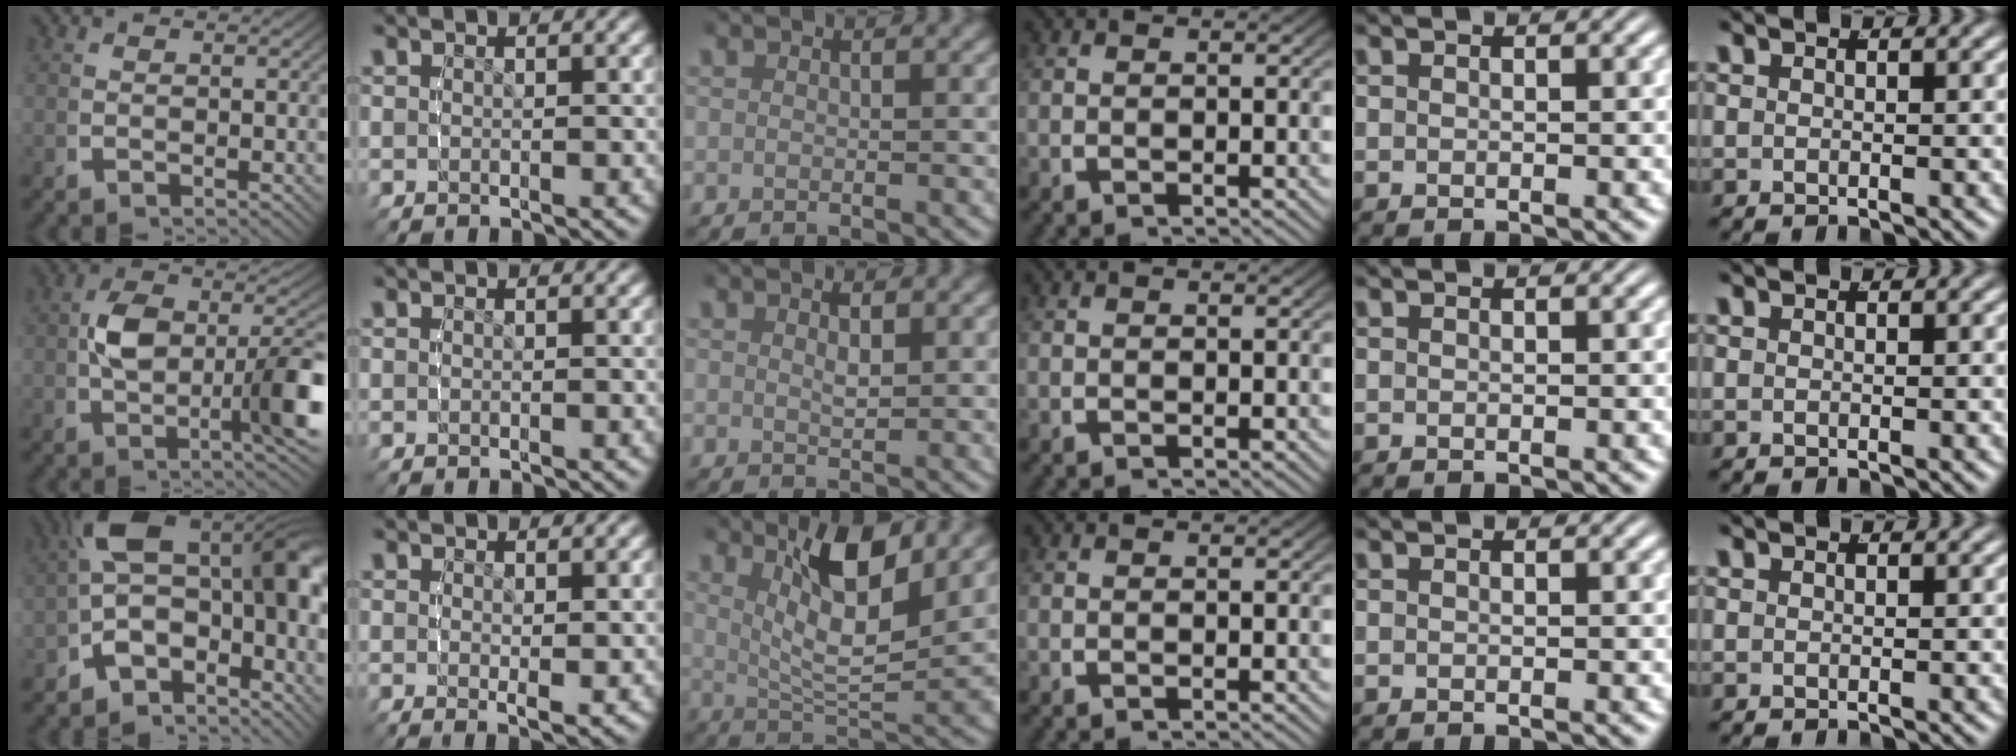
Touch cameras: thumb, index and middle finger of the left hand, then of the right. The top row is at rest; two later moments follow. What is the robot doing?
{"motion": "lift_and_place", "object": "stress ball aka squeeze ball"}